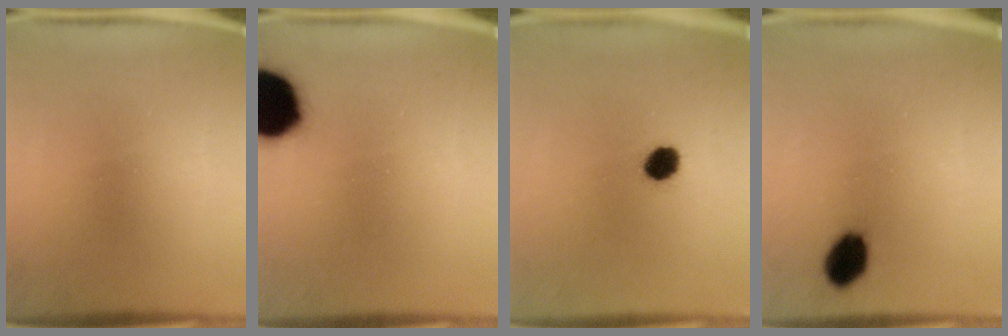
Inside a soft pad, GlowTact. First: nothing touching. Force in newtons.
{"total": 19.3}
{"total": 4.5}
{"total": 6.3}